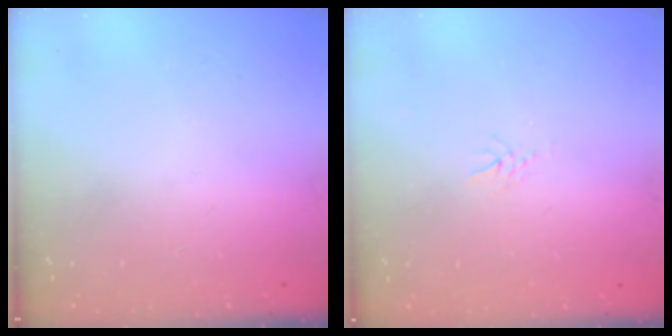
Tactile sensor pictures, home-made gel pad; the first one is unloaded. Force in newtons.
{"total": 3.3, "press": 3.3, "slide": 0.4}